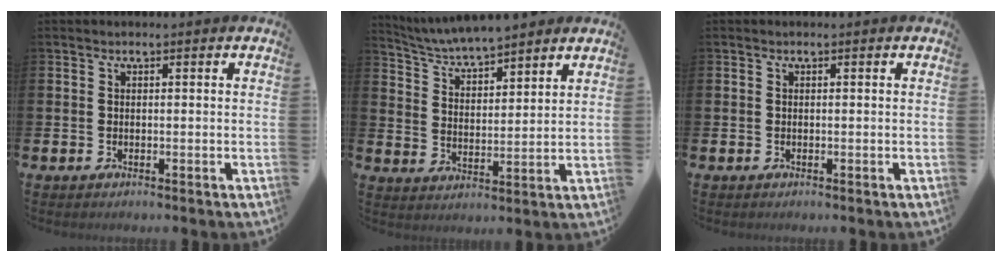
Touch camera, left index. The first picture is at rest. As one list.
[{"total": 5.9, "force": [5.7, 0.3, 1.3], "torque": [-0.049, -0.029, 0.102]}, {"total": 0.0}]